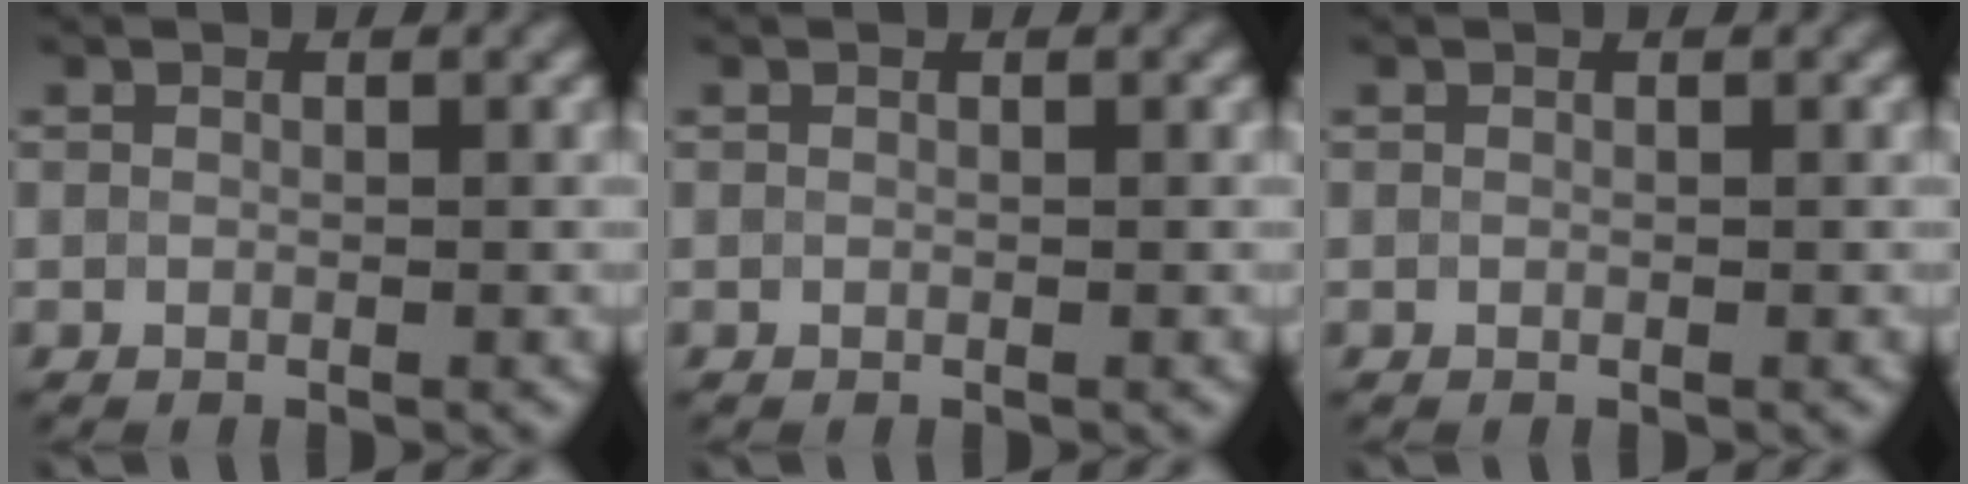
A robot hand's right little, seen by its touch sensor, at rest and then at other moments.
{"total": 0.0}
{"total": 0.0}